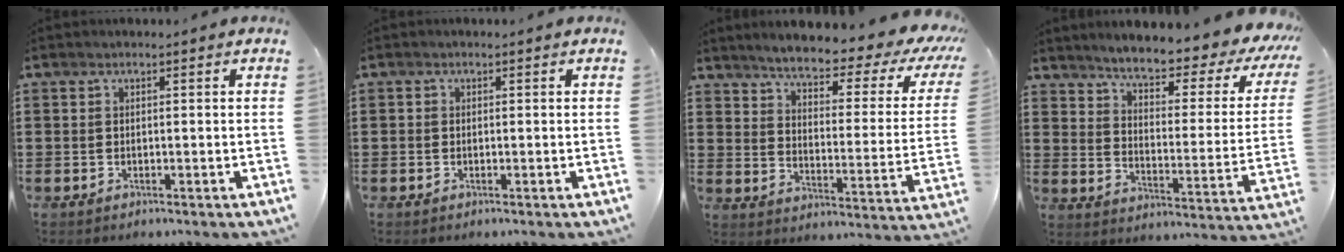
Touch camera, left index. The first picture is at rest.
{"total": 0.5, "force": [-0.3, 0.4, 0.2], "torque": [-0.004, 0.001, -0.007]}
{"total": 4.9, "force": [4.1, 0.4, 2.6], "torque": [-0.066, -0.035, 0.059]}
{"total": 5.2, "force": [4.4, 0.2, 2.7], "torque": [-0.067, -0.041, 0.064]}